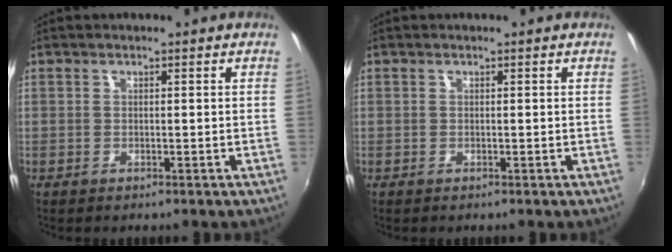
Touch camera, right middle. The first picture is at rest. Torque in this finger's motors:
{"motor_torque": [0.00, 0.00, 0.00, 0.00]}